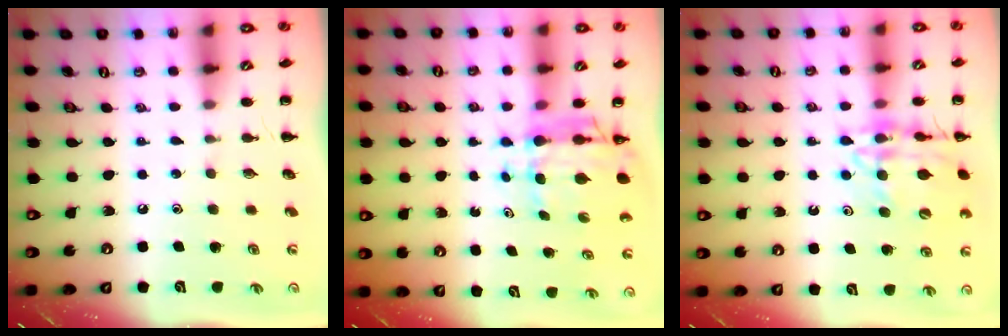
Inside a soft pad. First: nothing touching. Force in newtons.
{"total": 6.9, "press": 6.6, "slide": 2.2}
{"total": 14.8, "press": 14.7, "slide": 2.2}